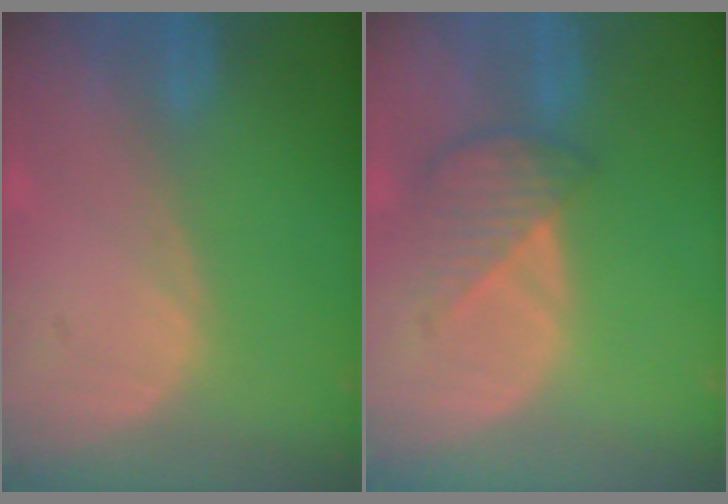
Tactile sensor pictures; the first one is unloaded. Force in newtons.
{"total": 4.5, "press": 4.2, "slide": 1.7}